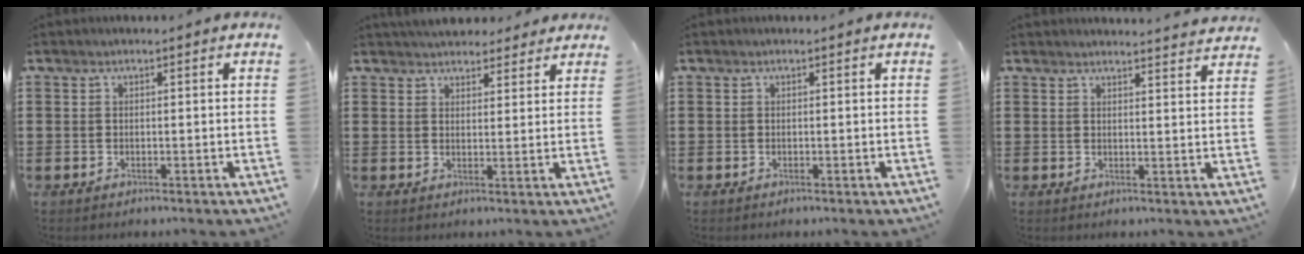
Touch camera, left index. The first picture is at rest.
{"total": 3.8, "force": [3.6, 1.3, 0.4], "torque": [-0.020, -0.007, 0.068]}
{"total": 0.0}
{"total": 2.9, "force": [2.9, -0.5, 0.3], "torque": [-0.005, -0.019, 0.053]}